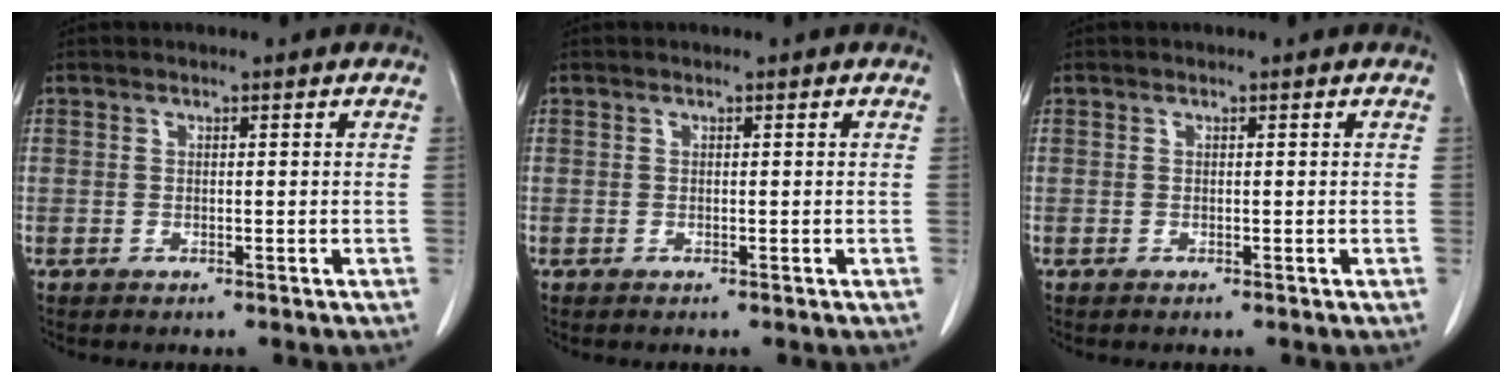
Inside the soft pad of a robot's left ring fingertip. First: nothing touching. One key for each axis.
{"total": 0.0}
{"total": 0.0}